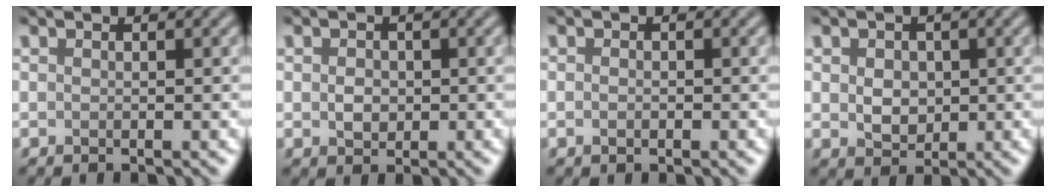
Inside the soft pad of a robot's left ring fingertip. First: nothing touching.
{"total": 1.6, "force": [0.0, 1.3, 1.0], "torque": [-0.018, -0.003, 0.000]}
{"total": 0.7, "force": [-0.2, 0.5, 0.5], "torque": [-0.009, -0.002, -0.004]}
{"total": 2.6, "force": [0.3, 2.0, 1.6], "torque": [-0.029, -0.002, 0.005]}